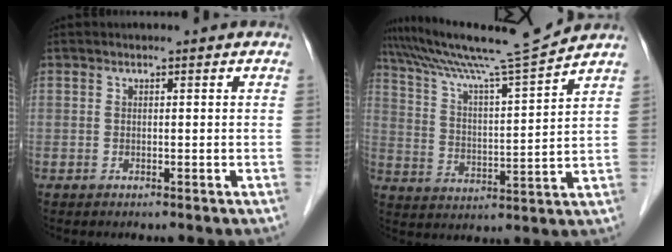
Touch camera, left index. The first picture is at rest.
{"total": 13.4, "force": [12.3, -3.0, 4.2], "torque": [-0.081, -0.026, 0.210]}